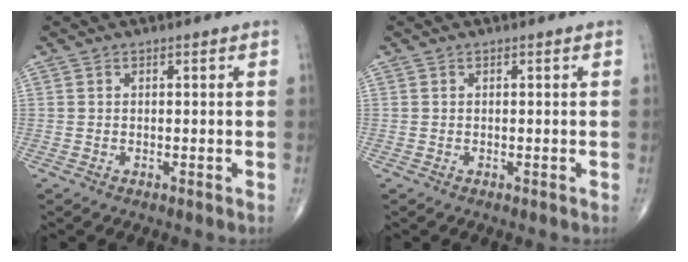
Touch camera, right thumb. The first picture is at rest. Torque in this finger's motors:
{"motor_torque": [0.03, 0.02, -0.04, -0.03, 0.00]}